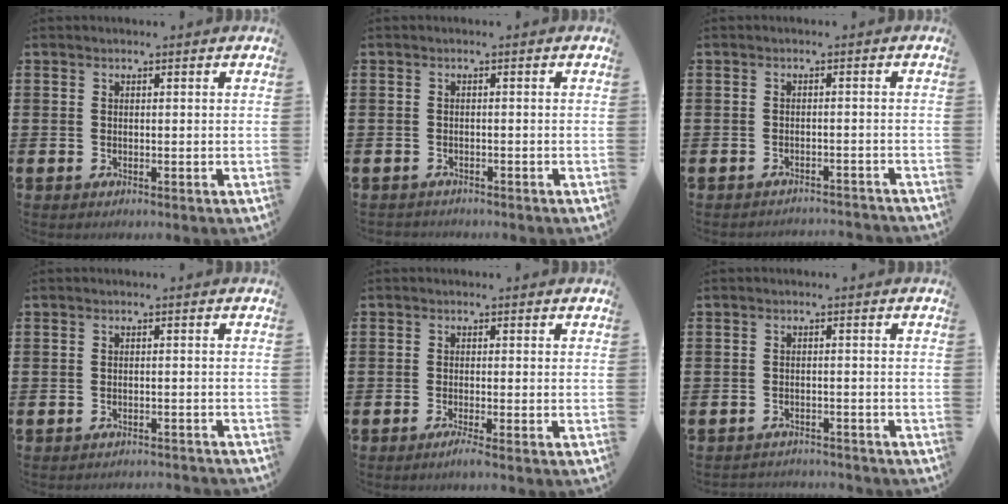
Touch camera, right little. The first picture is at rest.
{"total": 0.7, "force": [-0.7, 0.1, -0.1], "torque": [-0.001, -0.001, -0.014]}
{"total": 1.4, "force": [-1.4, -0.1, -0.1], "torque": [-0.002, 0.005, -0.030]}
{"total": 1.1, "force": [-1.1, -0.1, 0.0], "torque": [-0.001, 0.001, -0.022]}
{"total": 1.2, "force": [-0.7, 0.0, 1.0], "torque": [-0.017, -0.004, -0.014]}
{"total": 1.6, "force": [-1.6, 0.0, -0.2], "torque": [0.000, 0.003, -0.036]}